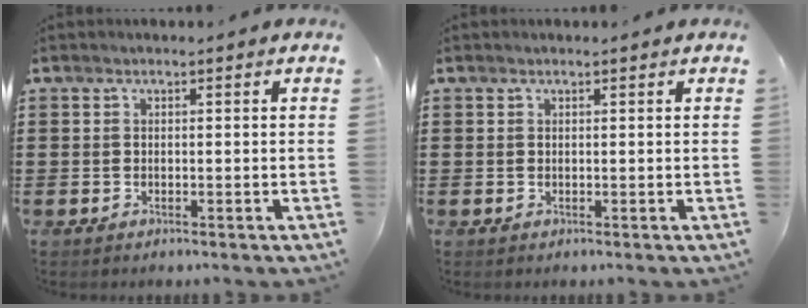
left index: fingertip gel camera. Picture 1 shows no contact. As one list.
[{"total": 0.0}]